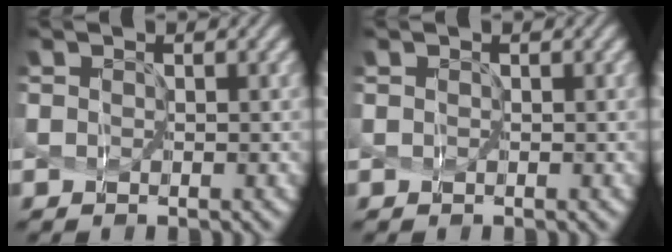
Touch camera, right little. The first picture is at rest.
{"total": 0.0}